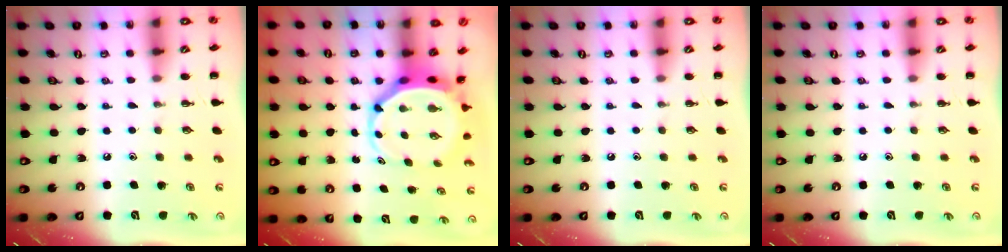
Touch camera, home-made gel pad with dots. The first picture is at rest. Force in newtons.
{"total": 5.3, "press": 5.1, "slide": 1.5}
{"total": 0.0}
{"total": 0.0}